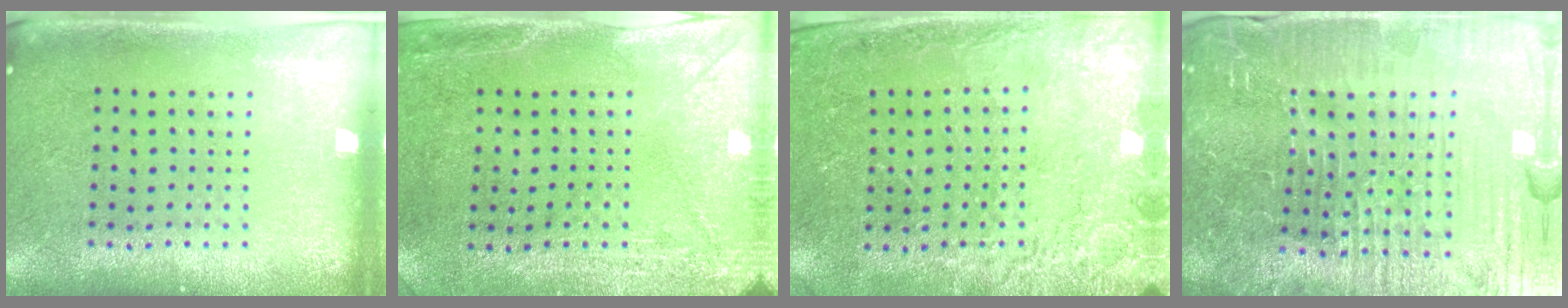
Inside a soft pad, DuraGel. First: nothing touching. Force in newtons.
{"total": 3.0, "press": 2.4, "slide": 1.8}
{"total": 2.5, "press": 2.4, "slide": 0.7}
{"total": 7.5, "press": 6.7, "slide": 3.5}